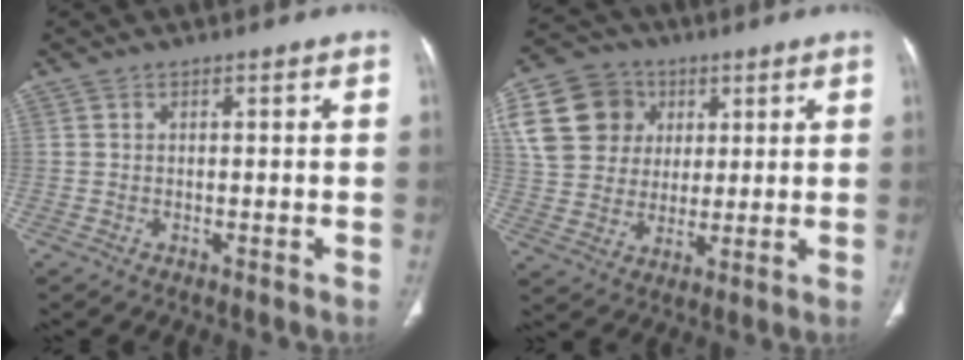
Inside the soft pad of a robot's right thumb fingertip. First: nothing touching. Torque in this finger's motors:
{"motor_torque": [-0.89, 1.73, 1.68, 0.35, 0.36]}